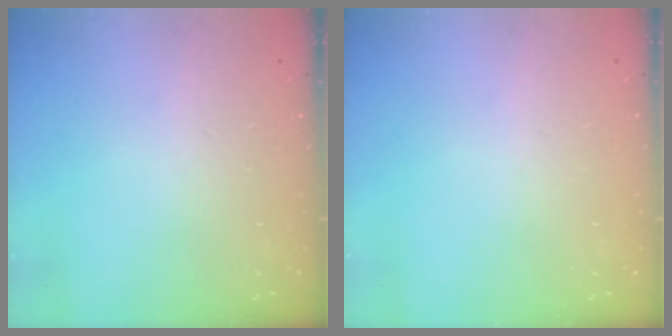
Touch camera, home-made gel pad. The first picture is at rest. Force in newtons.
{"total": 0.0}